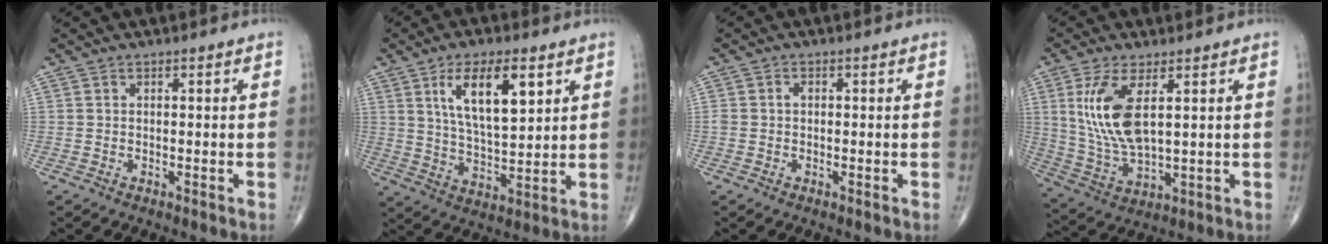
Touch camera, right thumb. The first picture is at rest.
{"total": 12.8, "force": [5.4, 5.0, 10.5], "torque": [-0.167, -0.023, 0.104]}
{"total": 1.3, "force": [0.1, 0.9, 0.8], "torque": [-0.015, 0.006, 0.002]}
{"total": 12.2, "force": [3.5, 4.9, 10.6], "torque": [-0.227, -0.018, 0.082]}